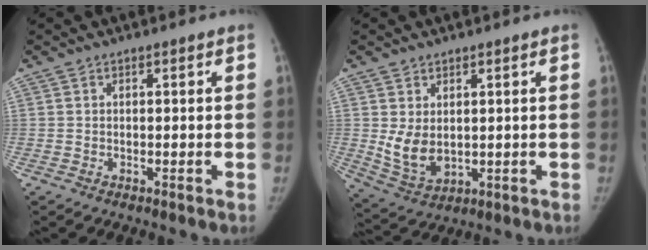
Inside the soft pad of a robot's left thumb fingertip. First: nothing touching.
{"total": 6.8, "force": [1.0, 4.6, 4.9], "torque": [-0.081, -0.020, 0.039]}